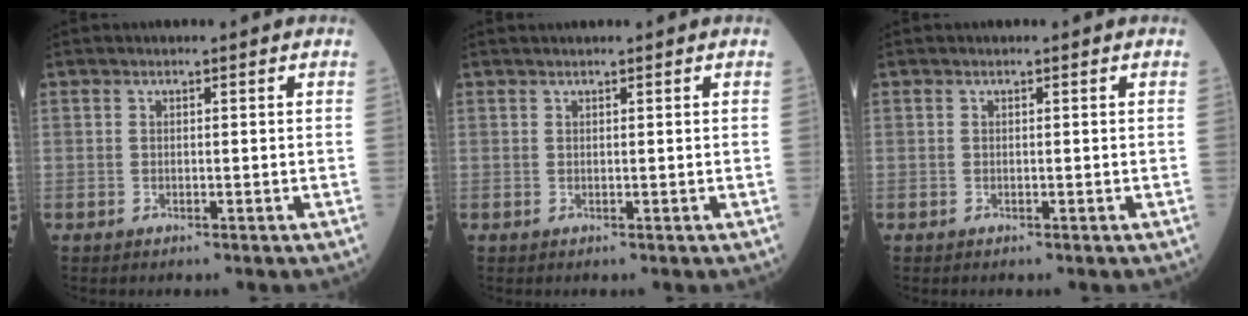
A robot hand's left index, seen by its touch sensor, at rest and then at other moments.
{"total": 1.1, "force": [0.9, -0.2, 0.5], "torque": [-0.007, 0.012, 0.020]}
{"total": 0.0}